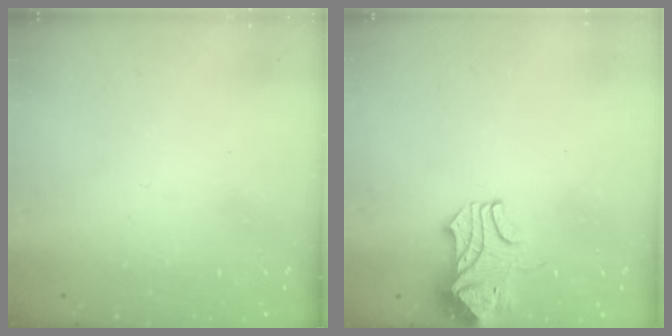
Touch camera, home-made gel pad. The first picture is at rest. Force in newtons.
{"total": 2.4, "press": 2.3, "slide": 0.9}